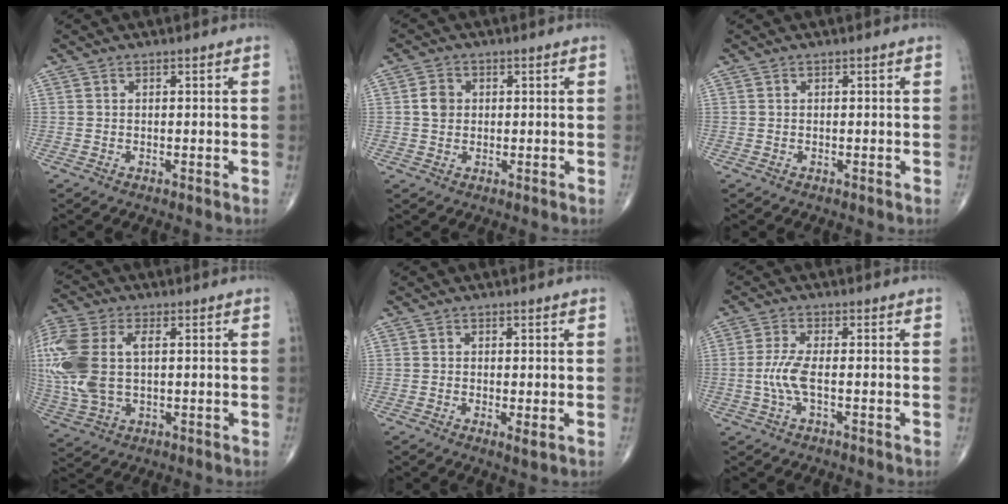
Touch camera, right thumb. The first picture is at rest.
{"total": 3.2, "force": [0.4, 2.7, 1.7], "torque": [-0.023, 0.002, 0.004]}
{"total": 0.0}
{"total": 17.7, "force": [2.0, 10.3, 14.2], "torque": [-0.370, 0.007, 0.042]}
{"total": 1.6, "force": [-0.2, 0.3, 1.5], "torque": [-0.033, -0.009, -0.005]}
{"total": 4.6, "force": [-0.8, 1.1, 4.4], "torque": [-0.114, 0.002, -0.020]}